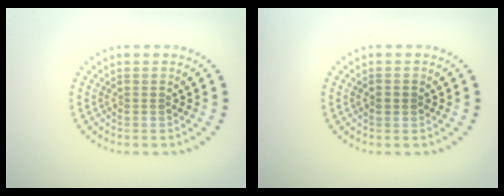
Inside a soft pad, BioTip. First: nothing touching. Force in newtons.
{"total": 1.3, "press": 1.3, "slide": 0.1}